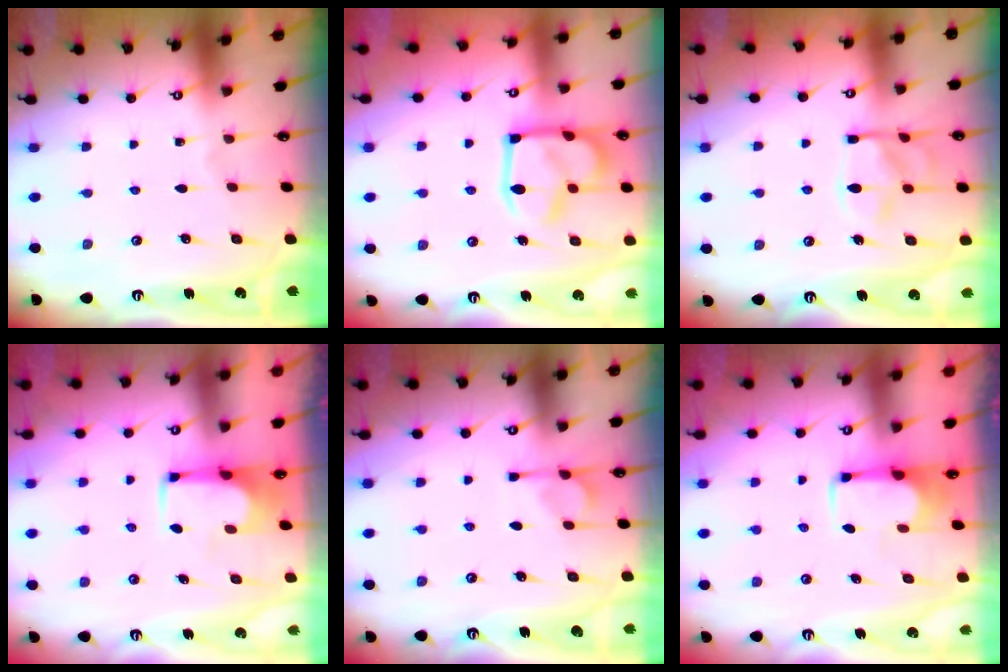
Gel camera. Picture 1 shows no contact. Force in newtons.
{"total": 10.9, "press": 10.8, "slide": 1.2}
{"total": 12.8, "press": 12.7, "slide": 1.4}
{"total": 1.0, "press": 1.0, "slide": 0.1}
{"total": 6.7, "press": 6.7, "slide": 0.9}
{"total": 1.7, "press": 1.6, "slide": 0.7}